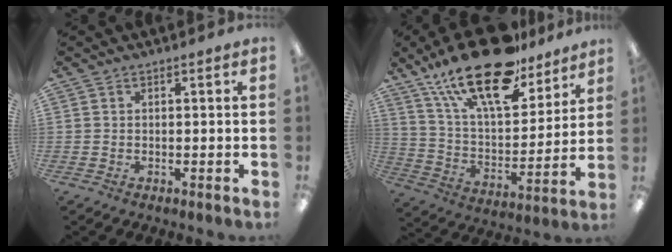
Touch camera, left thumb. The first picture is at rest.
{"total": 24.9, "force": [17.4, 9.8, 14.8], "torque": [-0.252, -0.098, 0.300]}